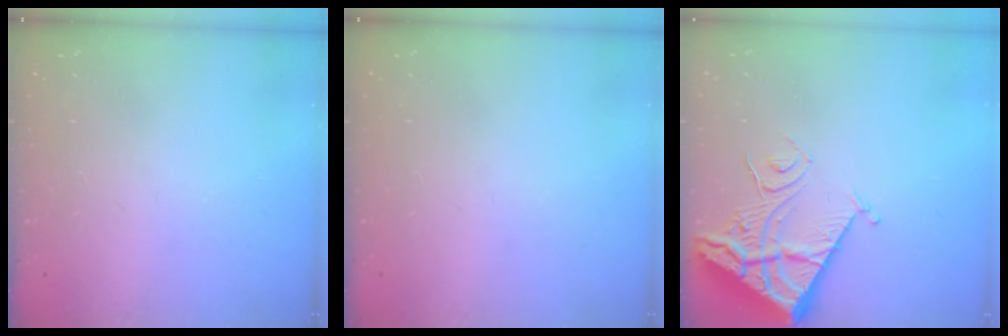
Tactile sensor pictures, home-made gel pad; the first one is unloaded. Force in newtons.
{"total": 0.0}
{"total": 11.3, "press": 11.3, "slide": 1.4}